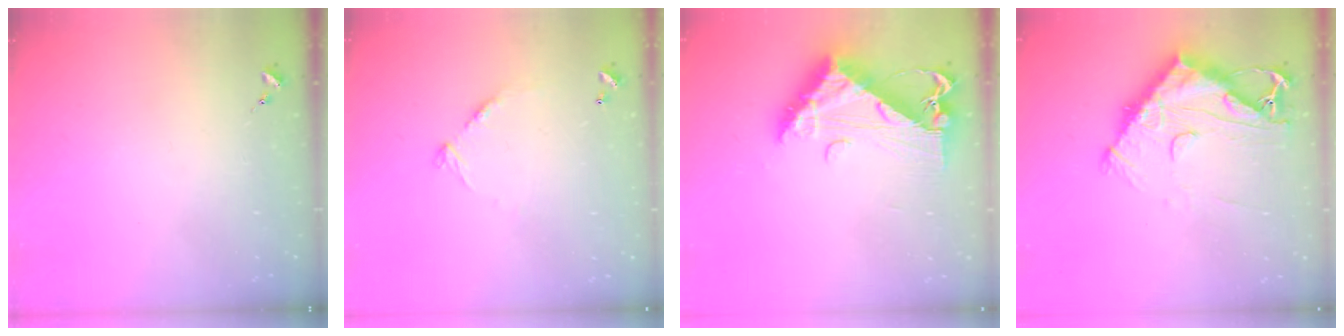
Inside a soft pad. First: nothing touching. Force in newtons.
{"total": 8.8, "press": 8.8, "slide": 0.7}
{"total": 12.7, "press": 12.7, "slide": 1.3}
{"total": 14.7, "press": 14.6, "slide": 1.5}